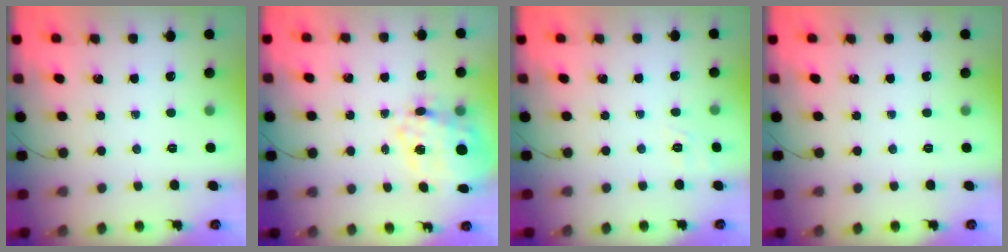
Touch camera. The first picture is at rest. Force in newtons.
{"total": 16.2, "press": 15.7, "slide": 3.7}
{"total": 1.8, "press": 0.2, "slide": 1.8}
{"total": 0.0}